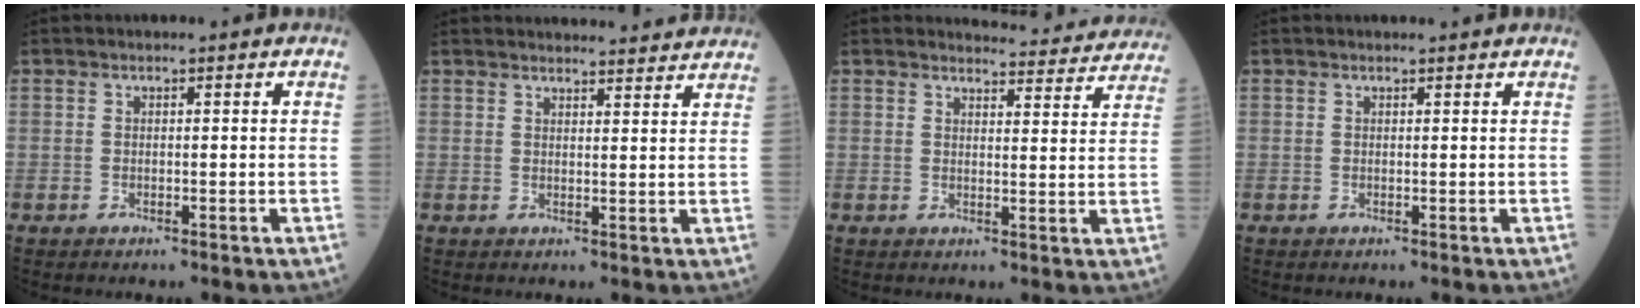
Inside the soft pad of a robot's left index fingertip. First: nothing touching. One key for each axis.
{"total": 12.5, "fx": 12.1, "fy": 1.5, "fz": 2.8, "tx": -0.019, "ty": 0.018, "tz": 0.132}
{"total": 12.3, "fx": 12.1, "fy": 1.8, "fz": 1.2, "tx": 0.011, "ty": -0.031, "tz": 0.114}
{"total": 1.5, "fx": 1.5, "fy": 0.1, "fz": 0.3, "tx": -0.006, "ty": 0.007, "tz": 0.017}